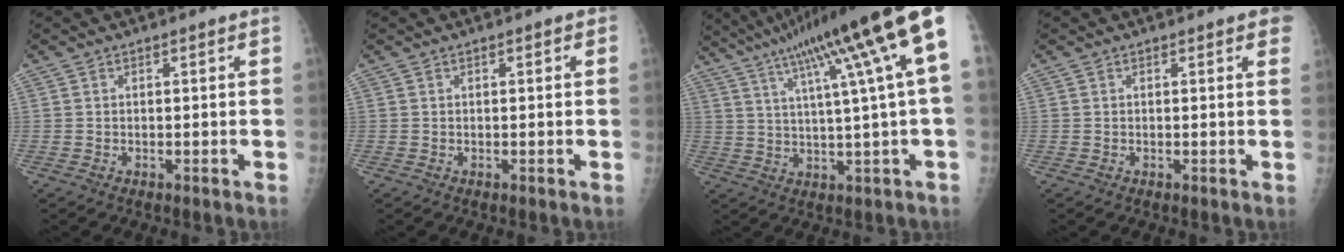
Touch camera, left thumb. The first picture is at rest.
{"total": 1.0, "force": [0.3, 0.4, 0.9], "torque": [-0.010, 0.002, 0.003]}
{"total": 19.3, "force": [8.8, 0.8, 17.1], "torque": [-0.254, 0.011, 0.131]}
{"total": 2.5, "force": [1.4, 0.7, 2.0], "torque": [-0.015, 0.002, 0.012]}